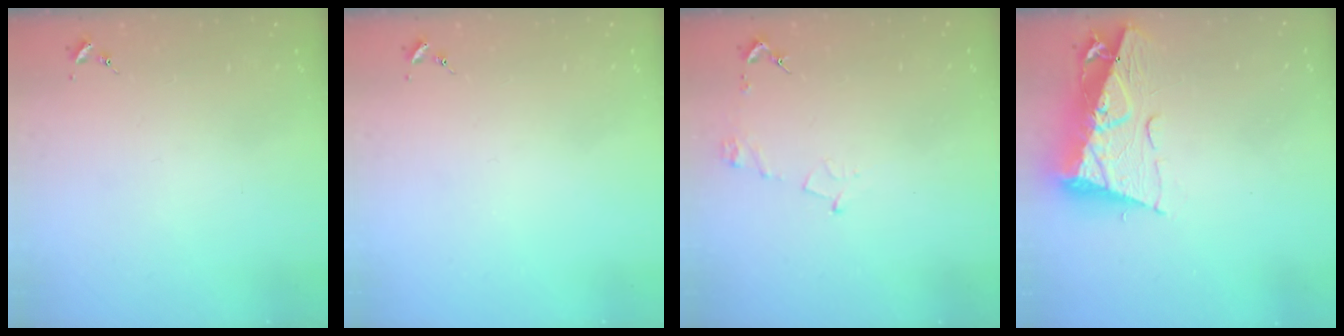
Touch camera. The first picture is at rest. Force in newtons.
{"total": 0.0}
{"total": 6.2, "press": 6.2, "slide": 0.7}
{"total": 12.5, "press": 12.4, "slide": 1.3}